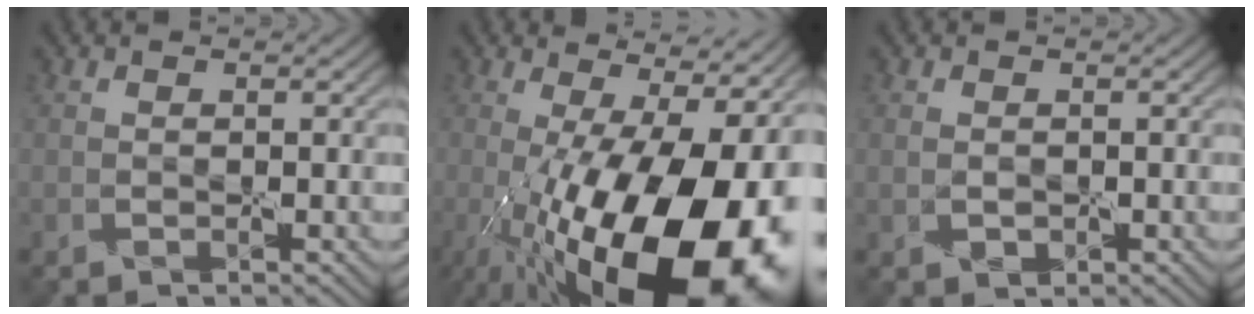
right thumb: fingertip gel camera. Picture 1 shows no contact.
{"total": 21.8, "force": [-5.7, 9.3, 18.9], "torque": [-0.277, -0.033, -0.074]}
{"total": 1.6, "force": [-0.2, 1.2, 1.0], "torque": [-0.028, -0.006, 0.000]}